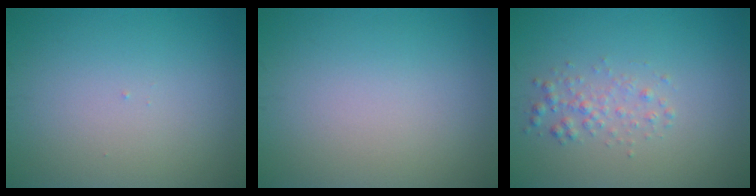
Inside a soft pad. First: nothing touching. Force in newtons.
{"total": 0.0}
{"total": 1.7, "press": 1.7, "slide": 0.0}